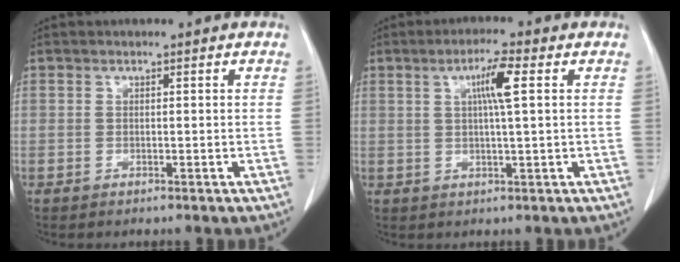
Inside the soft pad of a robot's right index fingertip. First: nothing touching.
{"total": 5.3, "force": [1.5, 0.0, 5.0], "torque": [-0.085, 0.003, 0.025]}